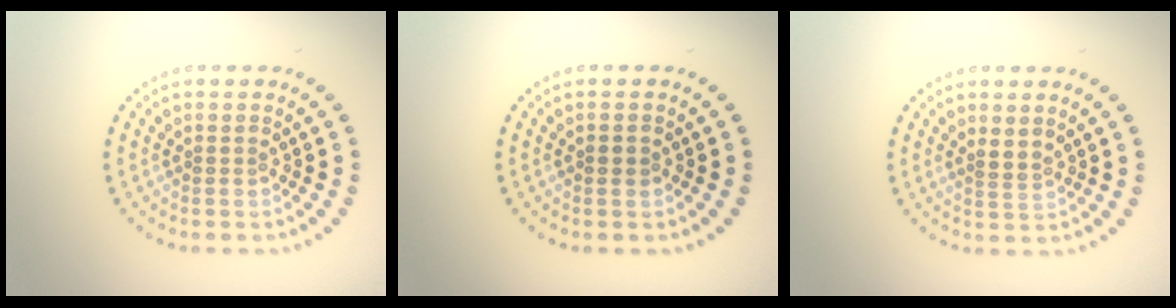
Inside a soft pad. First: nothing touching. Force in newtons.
{"total": 0.9, "press": 0.9, "slide": 0.0}
{"total": 1.4, "press": 1.2, "slide": 0.8}